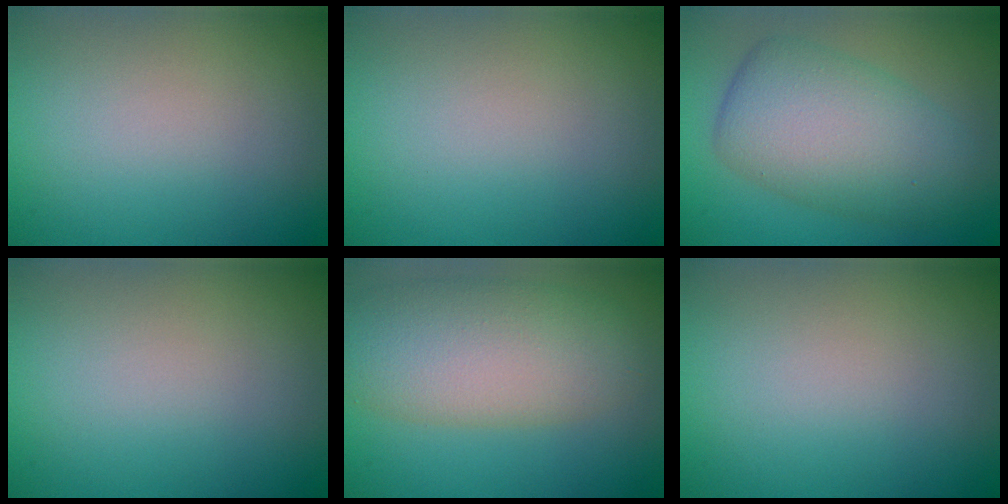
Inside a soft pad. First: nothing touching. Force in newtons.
{"total": 0.0}
{"total": 7.7, "press": 7.7, "slide": 0.1}
{"total": 0.0}
{"total": 7.9, "press": 7.8, "slide": 0.3}
{"total": 0.0}